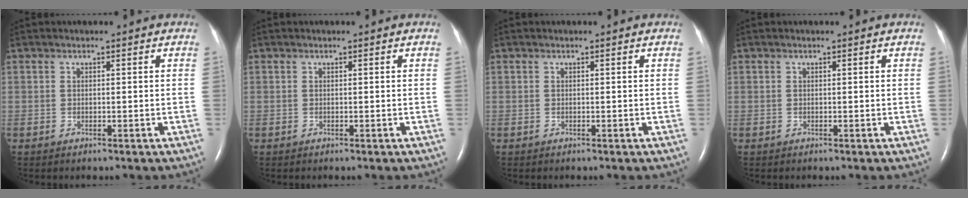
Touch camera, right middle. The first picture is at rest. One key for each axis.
{"total": 0.0}
{"total": 0.0}
{"total": 0.0}